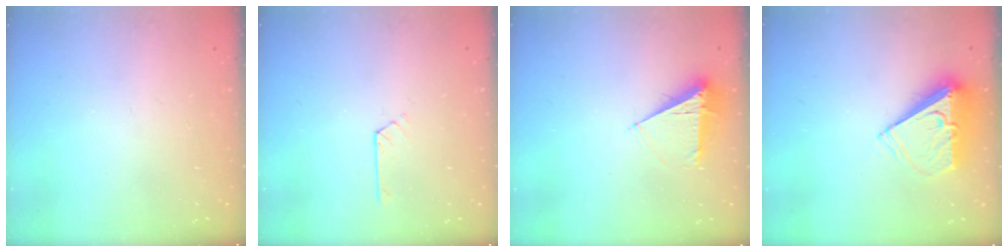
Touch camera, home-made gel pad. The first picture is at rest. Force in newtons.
{"total": 2.1, "press": 2.0, "slide": 0.3}
{"total": 7.0, "press": 7.0, "slide": 0.4}
{"total": 7.4, "press": 7.2, "slide": 1.4}